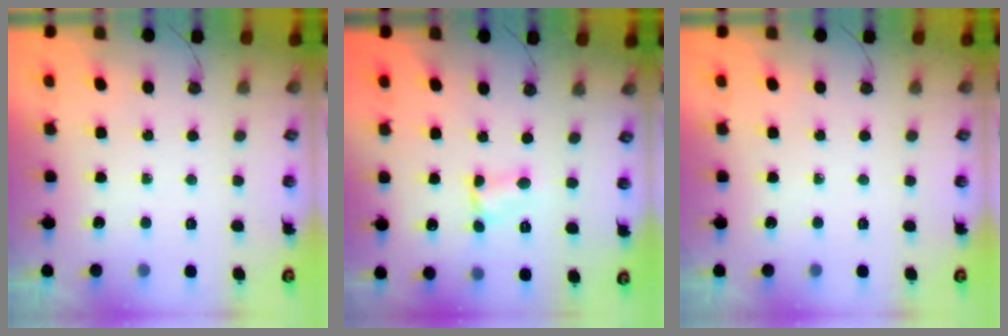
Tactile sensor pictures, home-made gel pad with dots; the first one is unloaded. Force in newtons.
{"total": 2.1, "press": 2.1, "slide": 0.3}
{"total": 0.0}